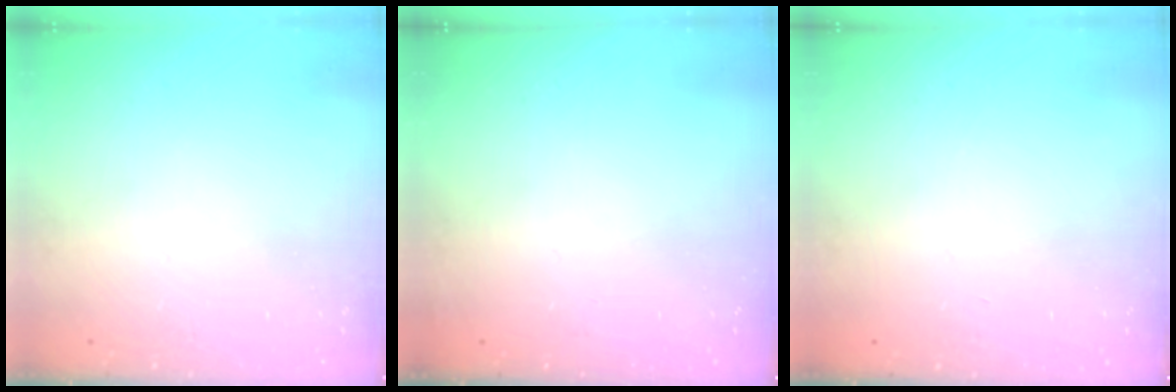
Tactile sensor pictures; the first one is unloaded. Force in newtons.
{"total": 2.8, "press": 2.2, "slide": 1.7}
{"total": 0.0}